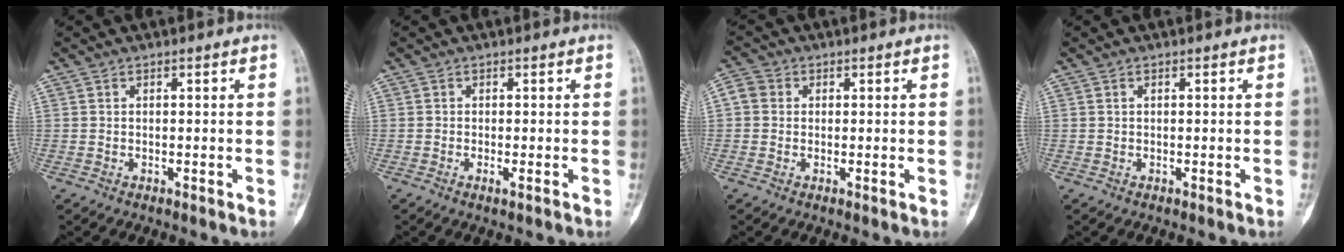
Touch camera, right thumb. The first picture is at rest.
{"total": 1.0, "force": [-0.3, 0.1, 0.9], "torque": [-0.019, -0.004, -0.007]}
{"total": 3.4, "force": [0.5, 3.1, 1.3], "torque": [-0.019, 0.011, 0.005]}
{"total": 0.0}